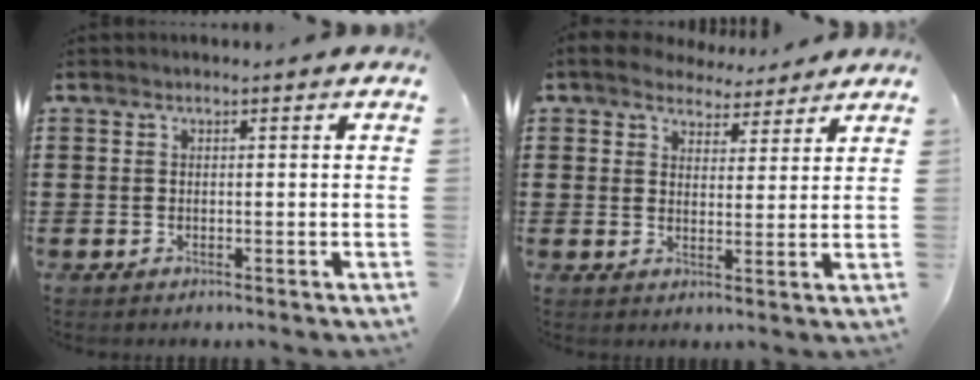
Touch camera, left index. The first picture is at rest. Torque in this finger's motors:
{"motor_torque": [2.14, 0.00, 0.48, 0.08]}